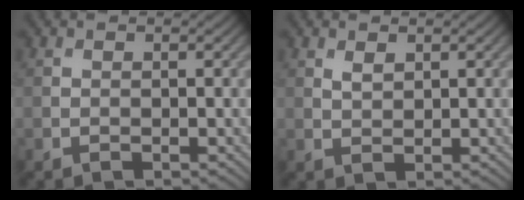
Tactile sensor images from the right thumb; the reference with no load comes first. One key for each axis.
{"total": 1.3, "fx": 0.8, "fy": 0.6, "fz": 0.8, "tx": -0.021, "ty": -0.003, "tz": 0.019}